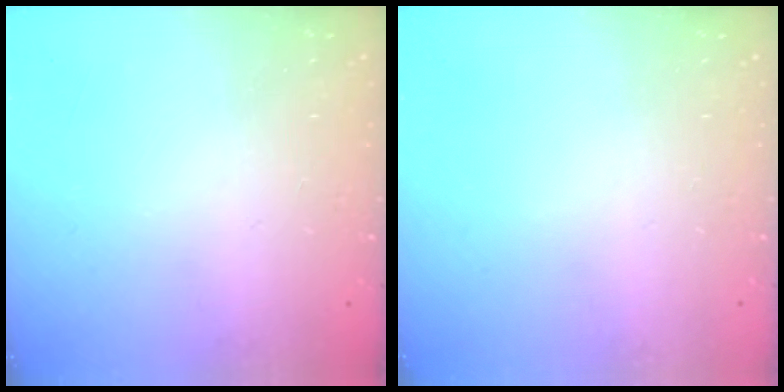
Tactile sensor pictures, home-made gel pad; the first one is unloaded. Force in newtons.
{"total": 0.0}